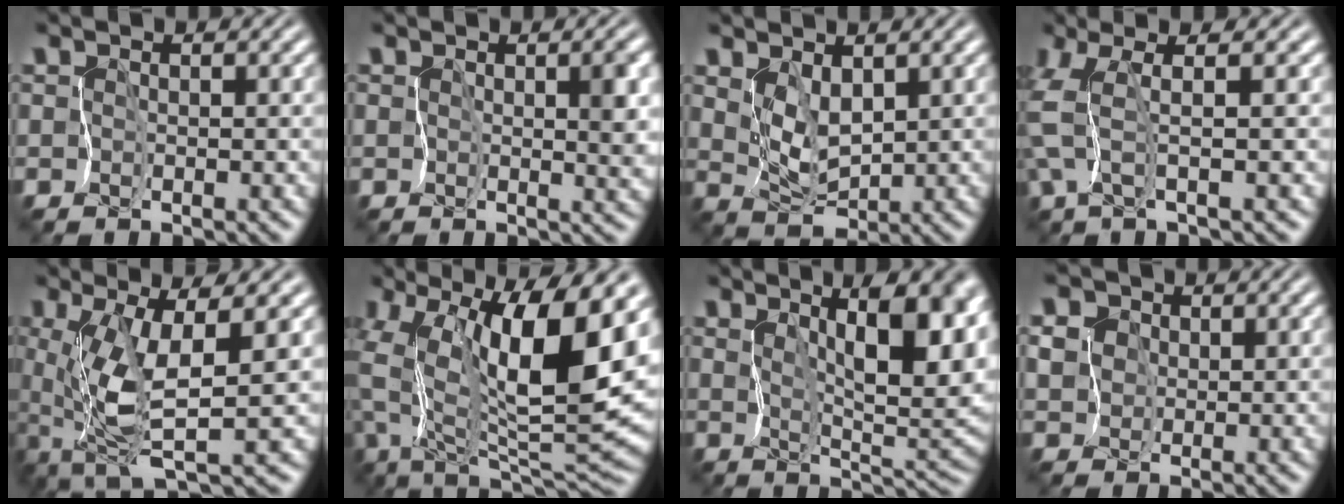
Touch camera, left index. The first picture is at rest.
{"total": 4.2, "force": [0.7, 1.6, 3.8], "torque": [-0.057, -0.004, 0.014]}
{"total": 2.3, "force": [1.1, 1.2, 1.6], "torque": [-0.040, -0.008, 0.025]}
{"total": 3.0, "force": [0.4, 0.1, 3.0], "torque": [-0.070, 0.000, 0.002]}
{"total": 6.2, "force": [-0.3, 1.3, 6.1], "torque": [-0.124, -0.009, -0.003]}
{"total": 13.4, "force": [2.3, 5.0, 12.3], "torque": [-0.217, -0.004, 0.030]}
{"total": 9.9, "force": [3.9, 3.4, 8.4], "torque": [-0.106, 0.003, 0.054]}
{"total": 4.4, "force": [1.8, 3.7, 1.5], "torque": [-0.053, 0.017, 0.019]}